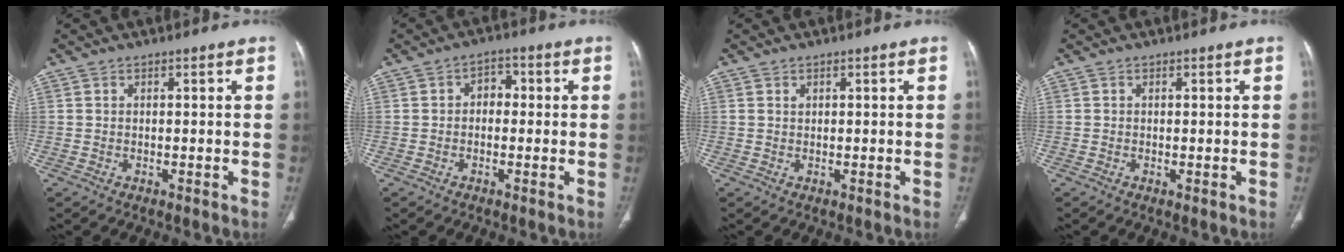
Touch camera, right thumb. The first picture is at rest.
{"total": 3.4, "force": [0.0, 2.6, 2.2], "torque": [-0.011, 0.015, -0.011]}
{"total": 0.6, "force": [0.3, 0.4, 0.2], "torque": [0.001, 0.001, 0.006]}
{"total": 0.0}